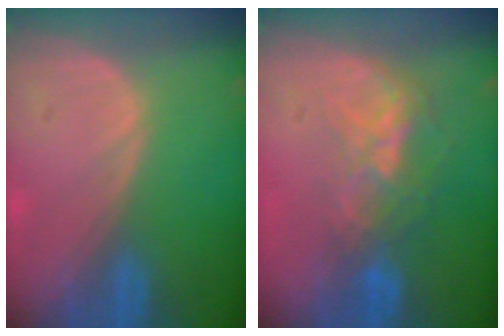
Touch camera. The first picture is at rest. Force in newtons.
{"total": 6.7, "press": 5.9, "slide": 3.2}